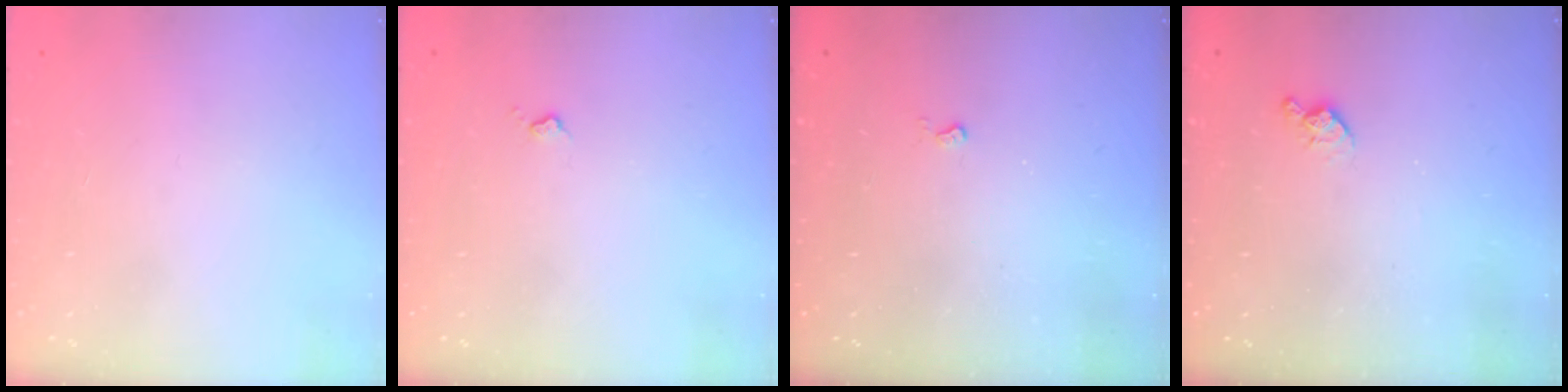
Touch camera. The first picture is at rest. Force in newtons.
{"total": 3.6, "press": 3.5, "slide": 0.5}
{"total": 2.6, "press": 2.6, "slide": 0.4}
{"total": 4.7, "press": 4.7, "slide": 0.7}